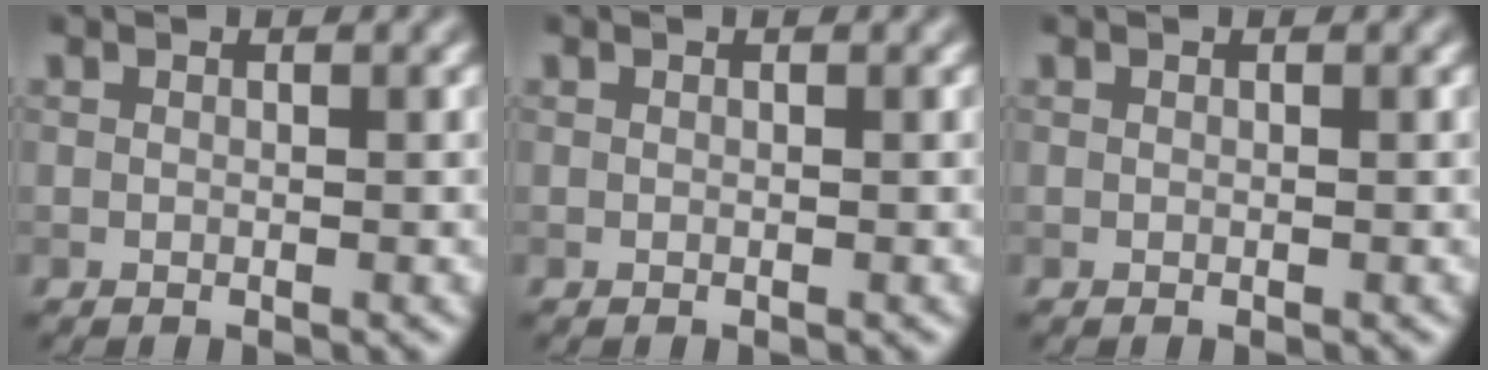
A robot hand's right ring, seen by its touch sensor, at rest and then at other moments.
{"total": 0.0}
{"total": 0.0}